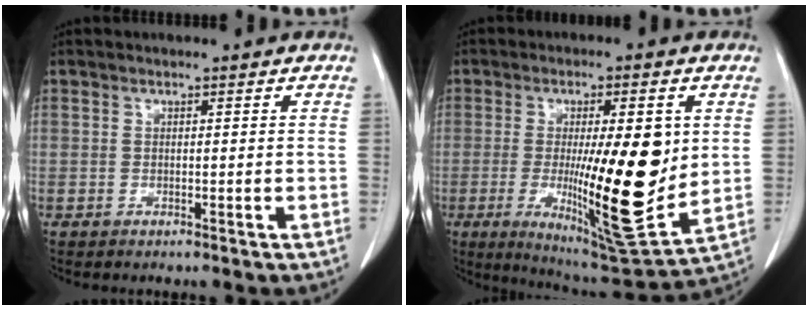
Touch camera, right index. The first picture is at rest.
{"total": 18.0, "force": [-0.2, 3.0, 17.7], "torque": [-0.280, -0.024, 0.005]}